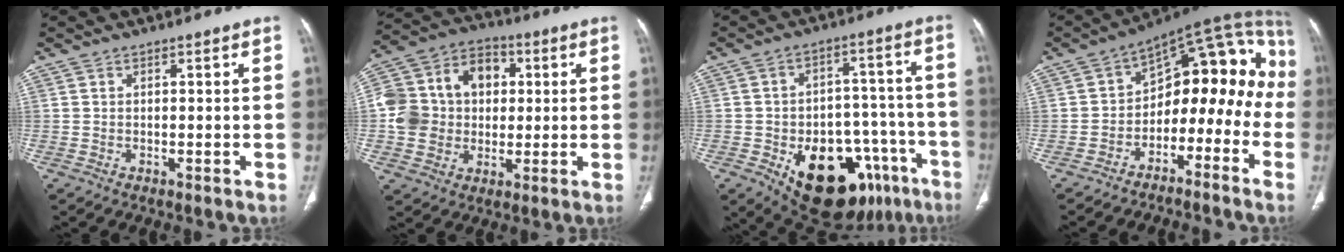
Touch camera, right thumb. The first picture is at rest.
{"total": 15.9, "force": [1.1, 13.5, 8.3], "torque": [-0.127, 0.033, 0.019]}
{"total": 23.7, "force": [-11.8, 13.4, 15.5], "torque": [-0.162, 0.067, -0.157]}
{"total": 18.0, "force": [-6.4, 10.9, 12.8], "torque": [-0.133, 0.122, -0.103]}